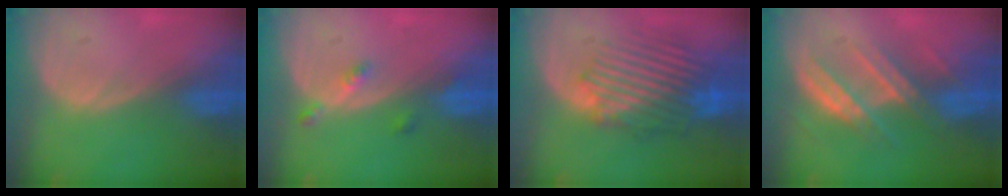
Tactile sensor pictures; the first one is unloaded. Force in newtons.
{"total": 2.7, "press": 2.3, "slide": 1.5}
{"total": 10.2, "press": 9.2, "slide": 4.3}
{"total": 7.3, "press": 7.0, "slide": 1.9}